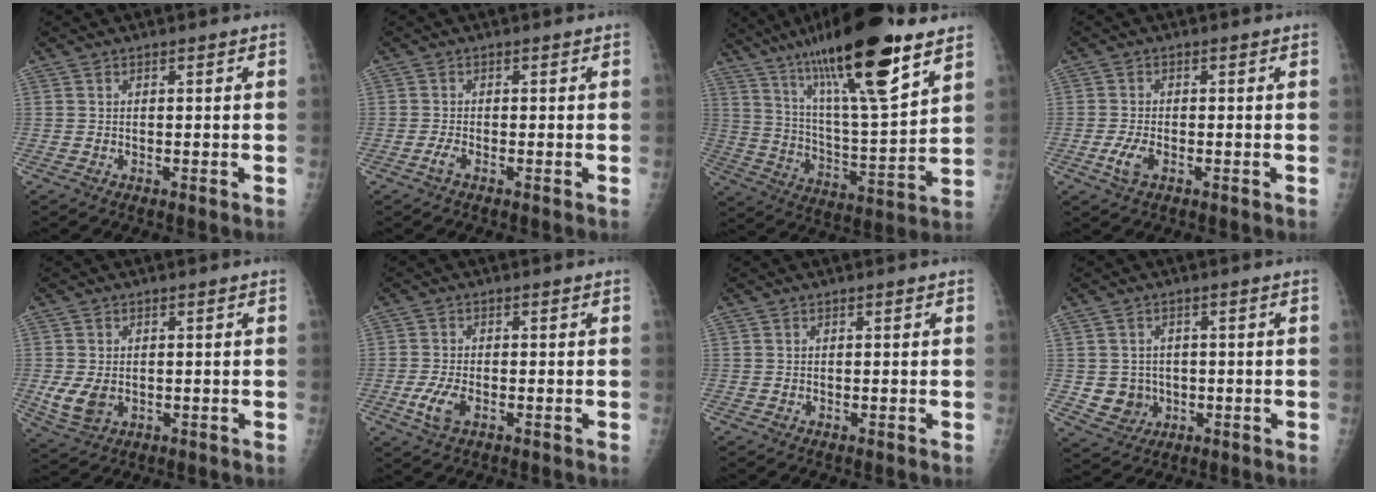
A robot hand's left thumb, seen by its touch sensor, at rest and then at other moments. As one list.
[{"total": 1.4, "force": [-0.8, 0.5, 1.0], "torque": [-0.024, -0.002, -0.019]}, {"total": 24.7, "force": [15.2, 4.9, 18.8], "torque": [-0.316, -0.049, 0.261]}, {"total": 3.4, "force": [-1.3, 1.7, 2.6], "torque": [-0.059, -0.002, -0.025]}, {"total": 5.4, "force": [-0.6, 3.9, 3.8], "torque": [-0.076, -0.013, -0.001]}, {"total": 4.4, "force": [-1.5, 2.3, 3.5], "torque": [-0.080, -0.003, -0.029]}, {"total": 0.0}, {"total": 5.1, "force": [-0.3, 4.9, 1.6], "torque": [-0.001, 0.004, 0.006]}]